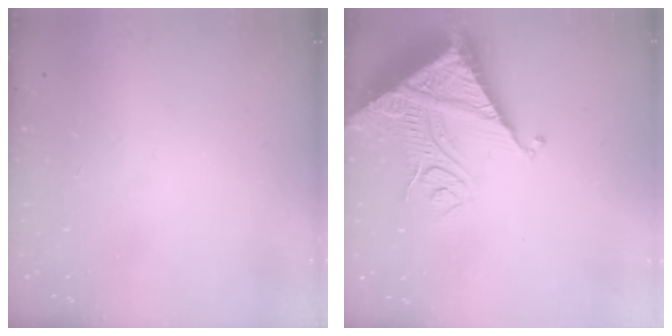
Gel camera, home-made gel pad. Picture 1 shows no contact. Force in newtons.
{"total": 13.7, "press": 13.7, "slide": 1.3}